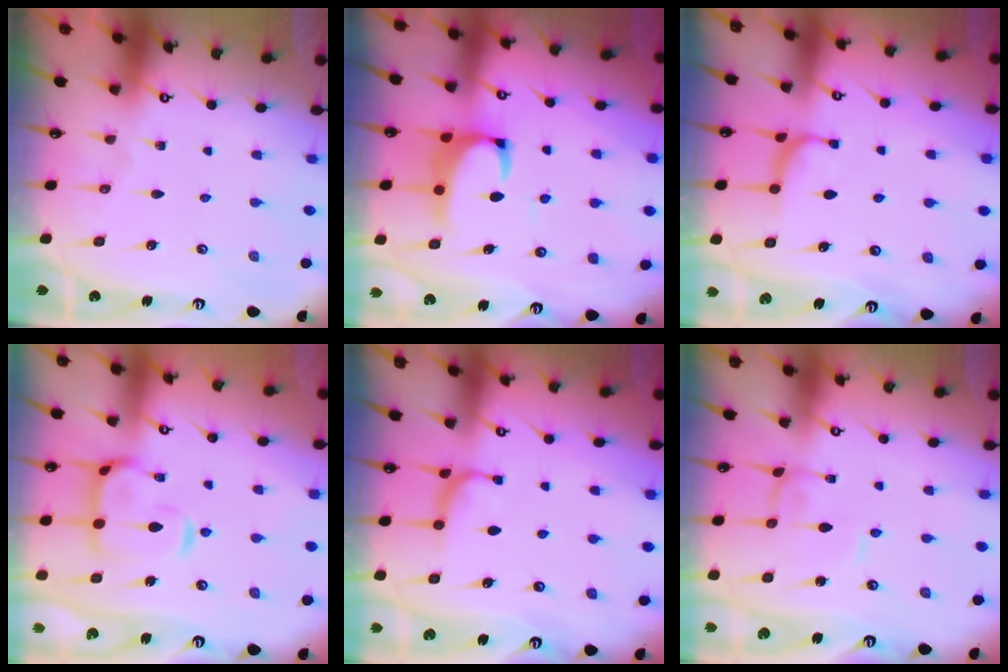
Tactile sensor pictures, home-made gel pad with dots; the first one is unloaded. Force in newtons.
{"total": 2.4, "press": 2.2, "slide": 0.9}
{"total": 0.7, "press": 0.3, "slide": 0.7}
{"total": 6.7, "press": 6.5, "slide": 1.4}
{"total": 0.7, "press": 0.3, "slide": 0.7}
{"total": 0.0}